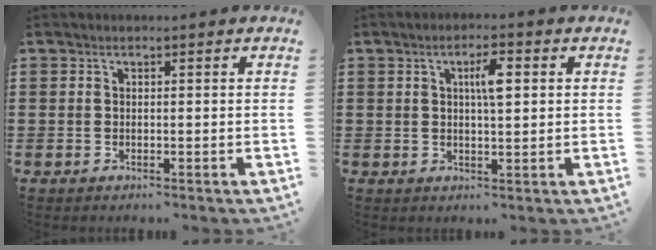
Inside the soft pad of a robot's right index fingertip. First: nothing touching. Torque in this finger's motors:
{"motor_torque": [0.65, -0.20, 0.27, 0.09]}